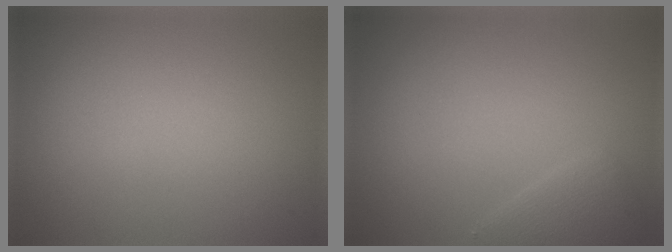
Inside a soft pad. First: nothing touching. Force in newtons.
{"total": 1.7, "press": 1.7, "slide": 0.1}